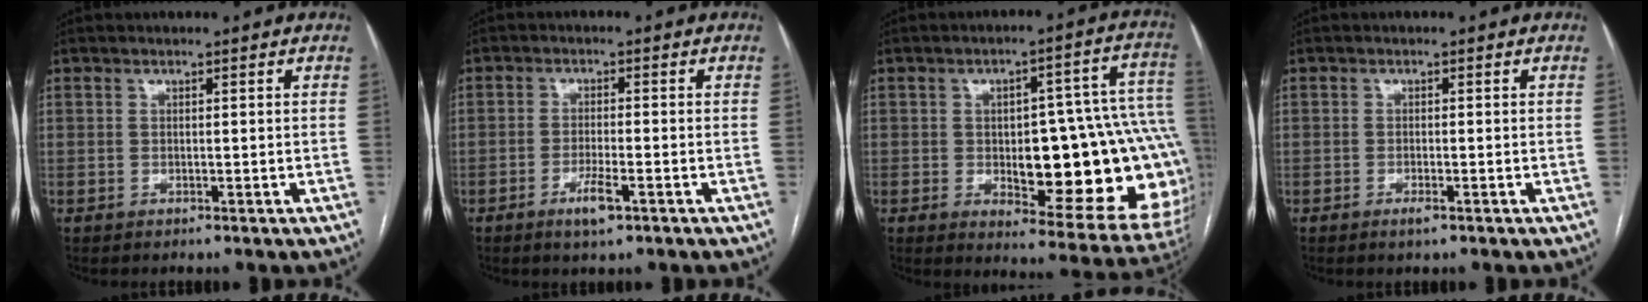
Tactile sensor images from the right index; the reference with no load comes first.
{"total": 3.9, "force": [-2.2, 0.6, 3.3], "torque": [-0.064, -0.004, -0.037]}
{"total": 25.1, "force": [-2.7, 6.9, 24.0], "torque": [-0.220, 0.032, -0.009]}
{"total": 1.4, "force": [-0.9, 0.2, 1.1], "torque": [-0.021, -0.002, -0.014]}